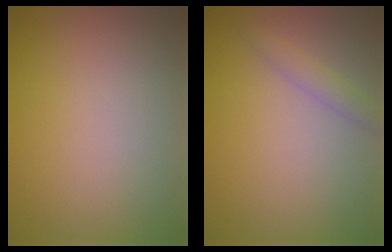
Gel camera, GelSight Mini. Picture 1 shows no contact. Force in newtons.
{"total": 1.3, "press": 1.3, "slide": 0.1}